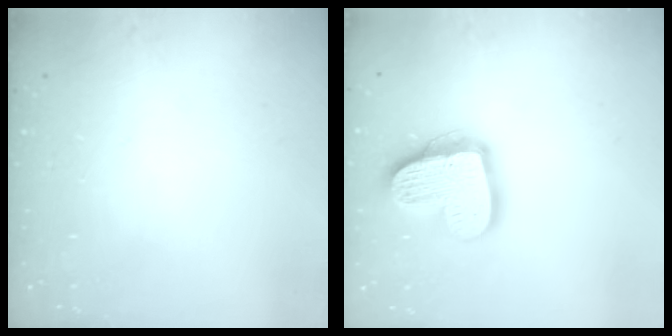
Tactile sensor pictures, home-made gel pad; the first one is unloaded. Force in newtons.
{"total": 17.9, "press": 17.9, "slide": 1.4}